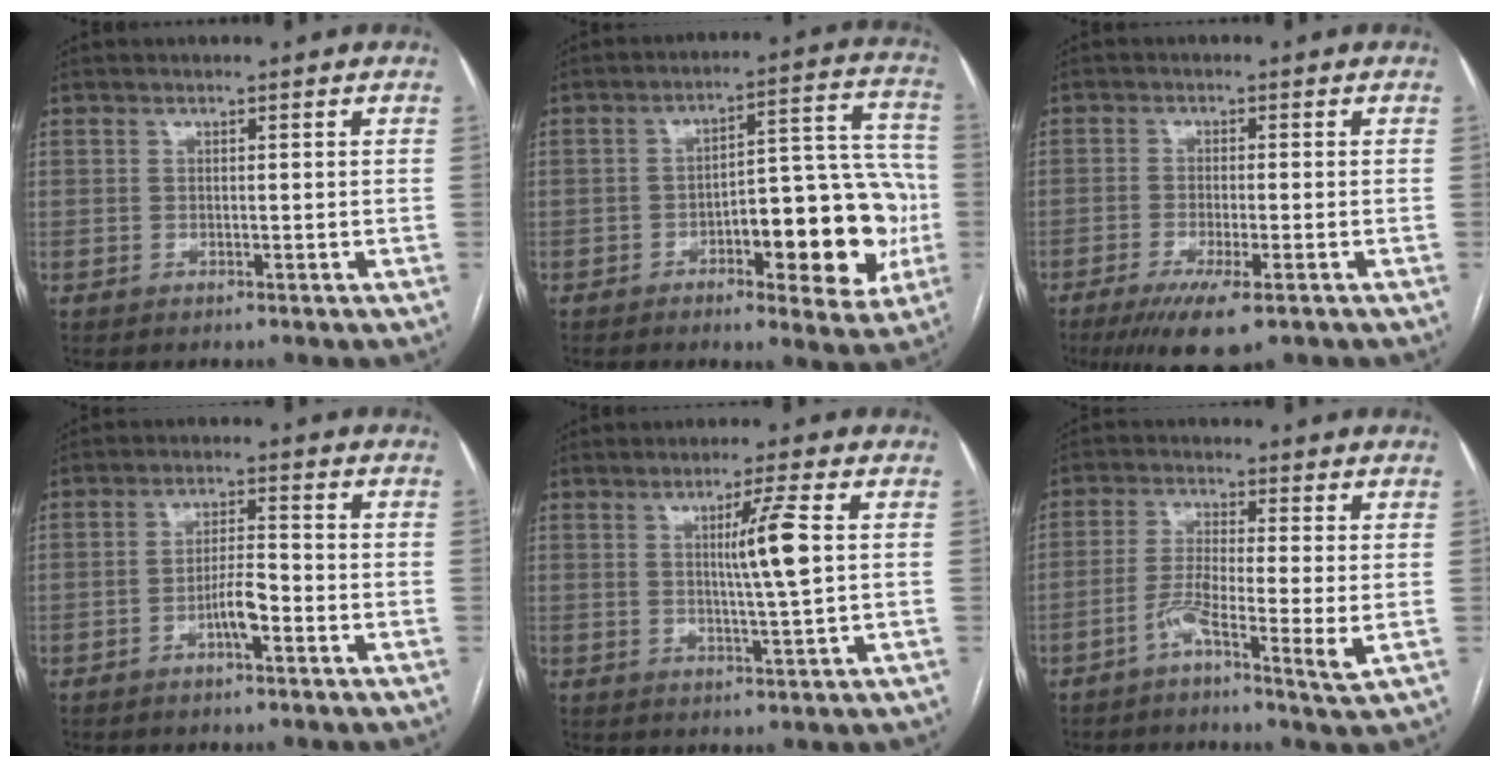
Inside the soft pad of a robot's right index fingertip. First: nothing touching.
{"total": 16.8, "force": [-4.6, 5.6, 15.1], "torque": [-0.184, 0.035, -0.058]}
{"total": 7.7, "force": [-4.7, 1.1, 5.9], "torque": [-0.100, -0.020, -0.073]}
{"total": 4.4, "force": [-2.0, 0.8, 3.8], "torque": [-0.071, 0.006, -0.037]}
{"total": 6.0, "force": [1.1, -1.0, 5.8], "torque": [-0.101, -0.004, 0.020]}
{"total": 6.1, "force": [-2.3, -0.1, 5.7], "torque": [-0.111, 0.000, -0.044]}